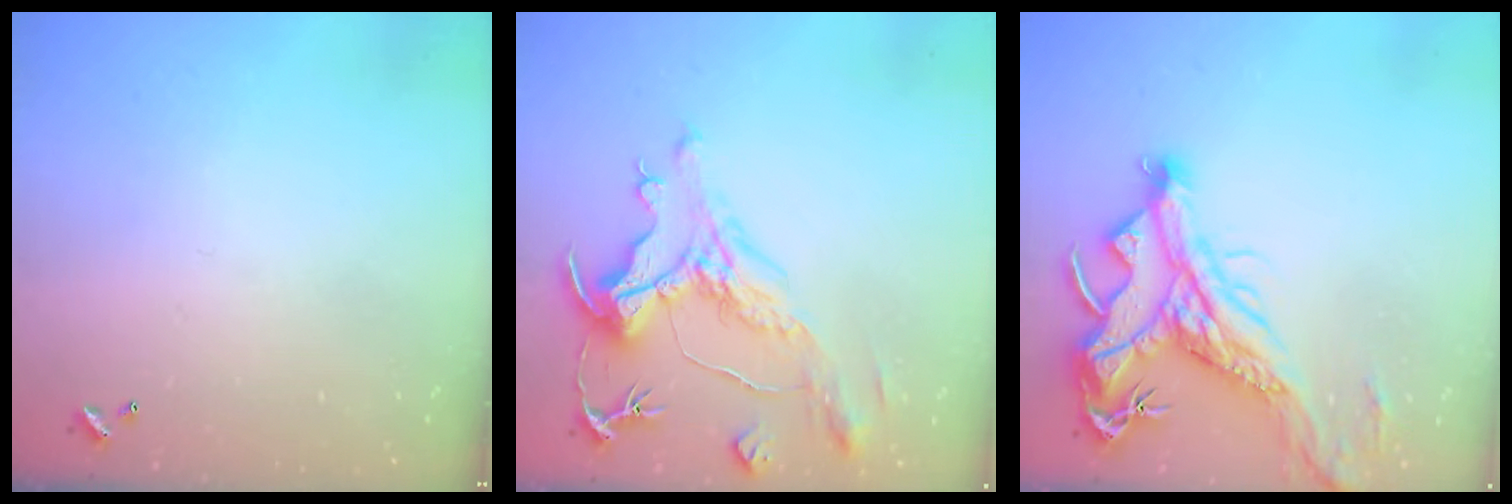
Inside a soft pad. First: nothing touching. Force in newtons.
{"total": 1.9, "press": 0.8, "slide": 1.8}
{"total": 9.6, "press": 9.4, "slide": 2.0}